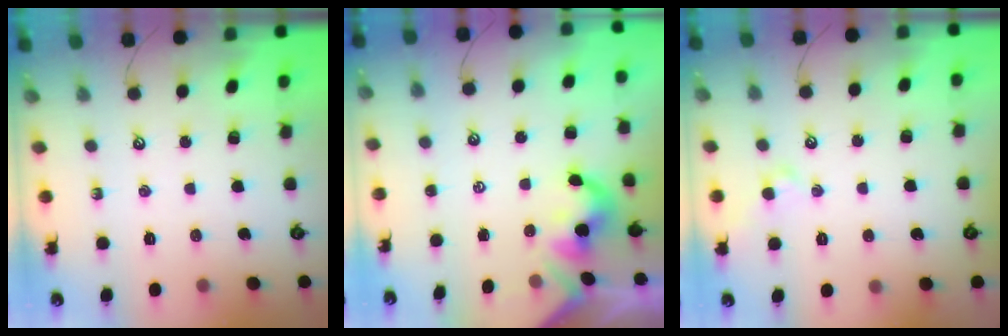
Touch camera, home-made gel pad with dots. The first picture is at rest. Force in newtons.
{"total": 2.2, "press": 2.1, "slide": 0.4}
{"total": 1.4, "press": 1.4, "slide": 0.1}